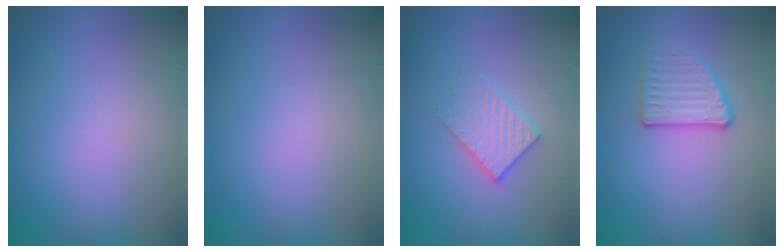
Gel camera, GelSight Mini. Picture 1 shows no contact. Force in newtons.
{"total": 0.0}
{"total": 2.3, "press": 2.2, "slide": 0.3}
{"total": 2.7, "press": 2.5, "slide": 1.2}